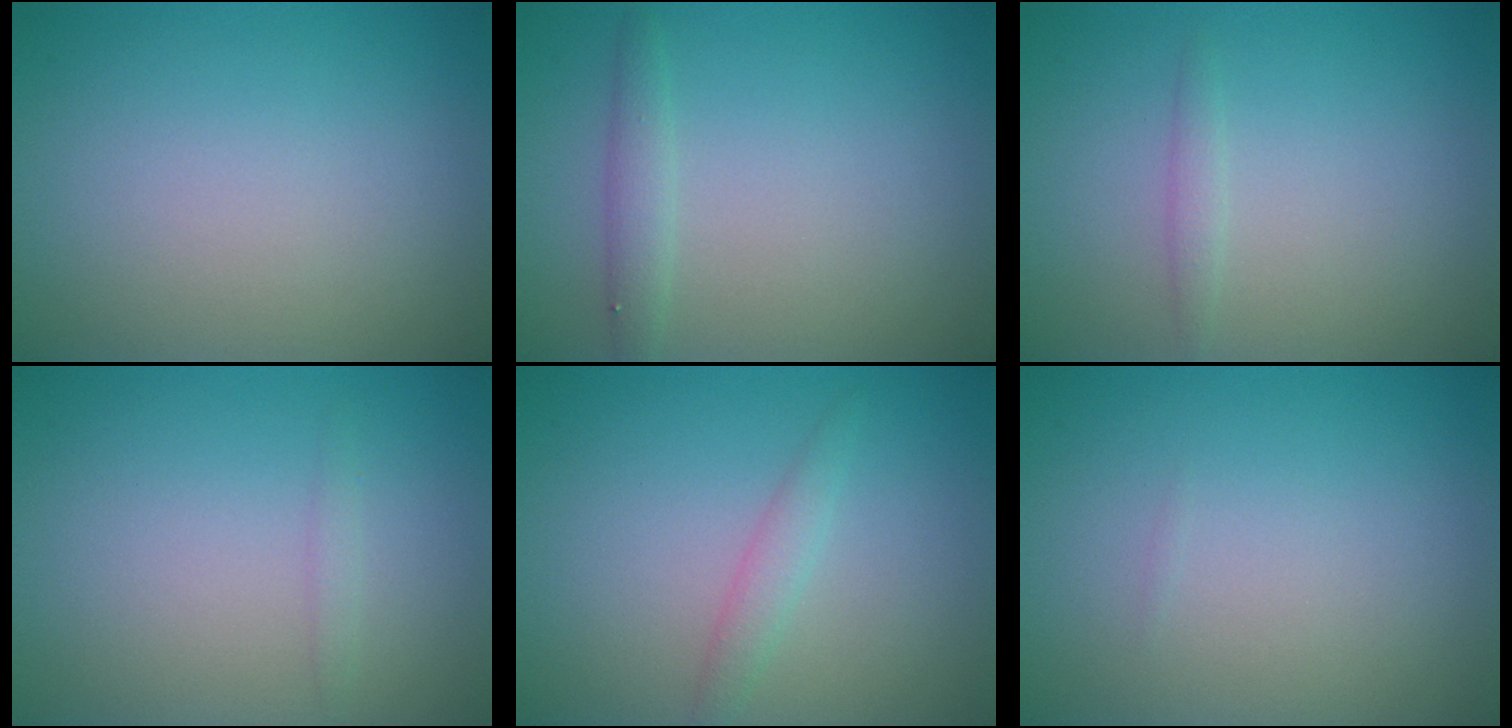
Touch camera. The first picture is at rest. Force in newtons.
{"total": 1.5, "press": 1.5, "slide": 0.1}
{"total": 1.0, "press": 1.0, "slide": 0.0}
{"total": 0.8, "press": 0.8, "slide": 0.0}
{"total": 1.4, "press": 1.4, "slide": 0.1}
{"total": 0.0}